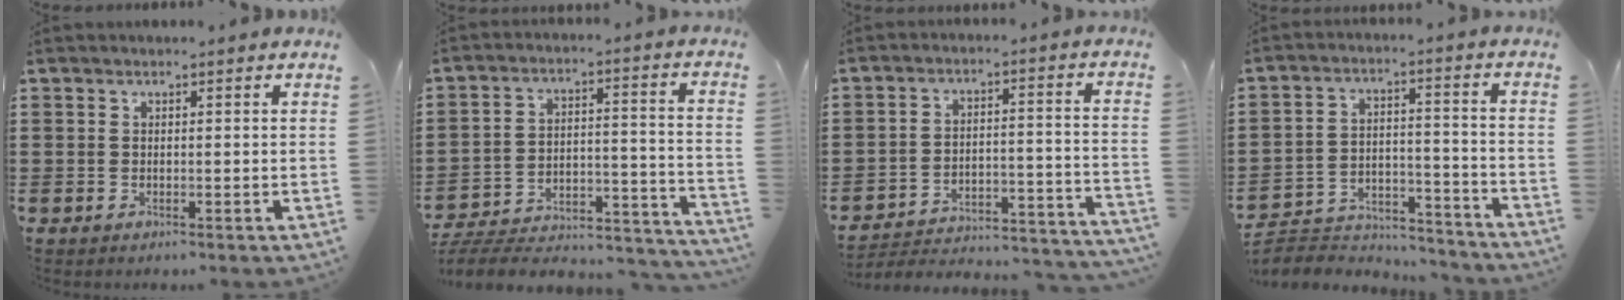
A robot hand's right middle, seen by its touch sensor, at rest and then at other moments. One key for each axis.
{"total": 4.6, "fx": -4.2, "fy": 1.0, "fz": 1.4, "tx": -0.025, "ty": -0.004, "tz": -0.089}
{"total": 3.4, "fx": -3.1, "fy": 0.5, "fz": 1.2, "tx": -0.027, "ty": -0.010, "tz": -0.070}
{"total": 5.2, "fx": -5.0, "fy": 1.1, "fz": 0.7, "tx": -0.017, "ty": 0.008, "tz": -0.104}